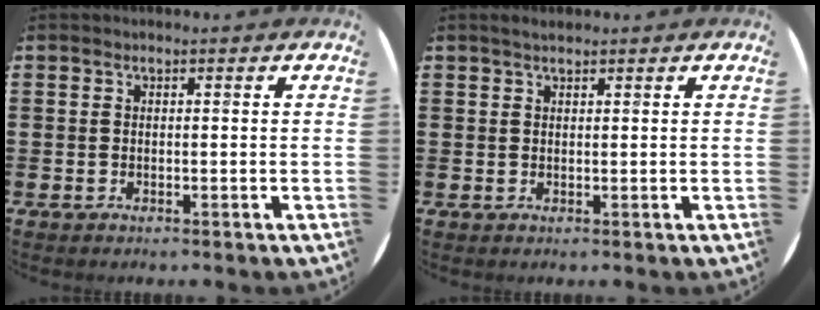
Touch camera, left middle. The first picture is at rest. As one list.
[{"total": 1.0, "force": [0.9, 0.2, 0.4], "torque": [-0.007, 0.004, 0.016]}]